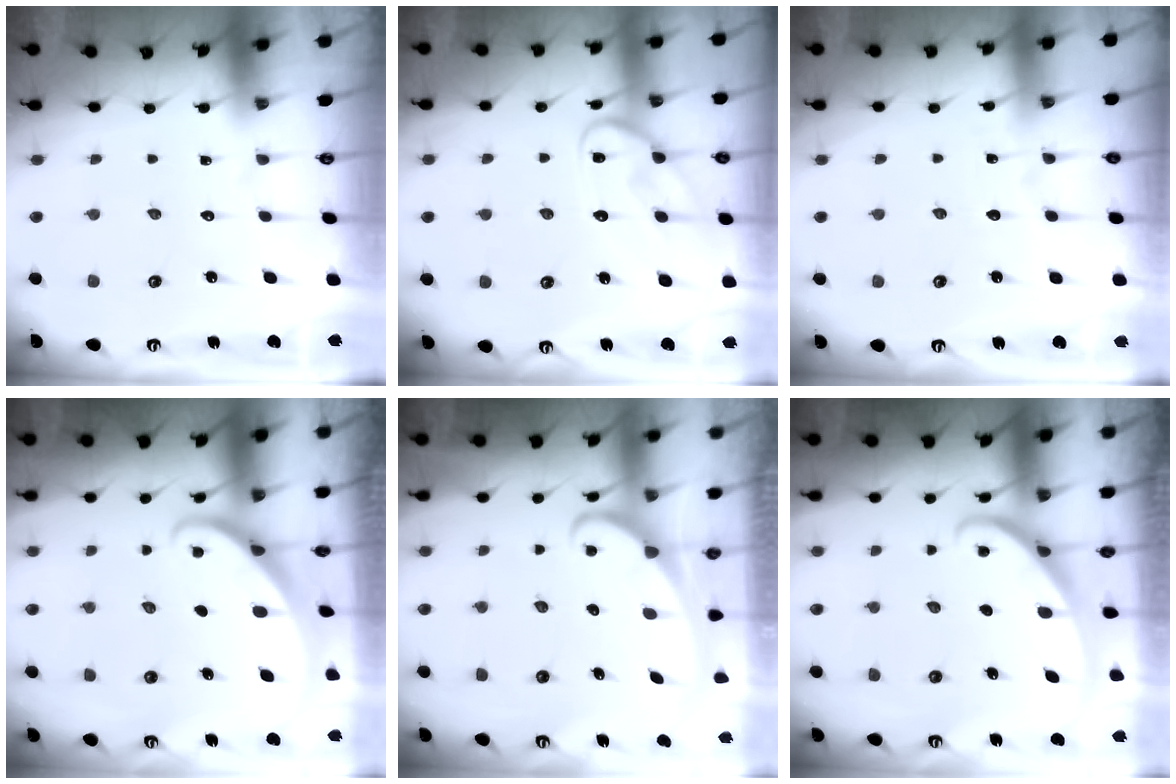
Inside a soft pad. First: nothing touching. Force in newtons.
{"total": 12.0, "press": 11.9, "slide": 1.0}
{"total": 1.7, "press": 1.7, "slide": 0.2}
{"total": 1.8, "press": 1.8, "slide": 0.1}
{"total": 2.2, "press": 2.2, "slide": 0.2}
{"total": 2.8, "press": 2.8, "slide": 0.1}